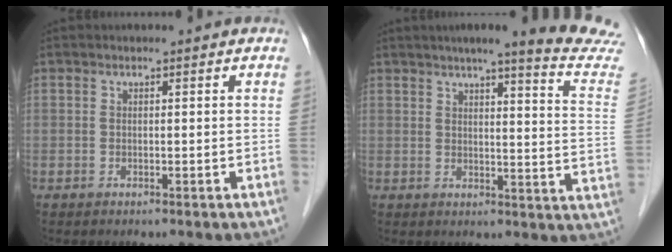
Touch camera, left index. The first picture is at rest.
{"total": 17.3, "force": [15.5, -1.1, 7.6], "torque": [-0.096, -0.081, 0.169]}